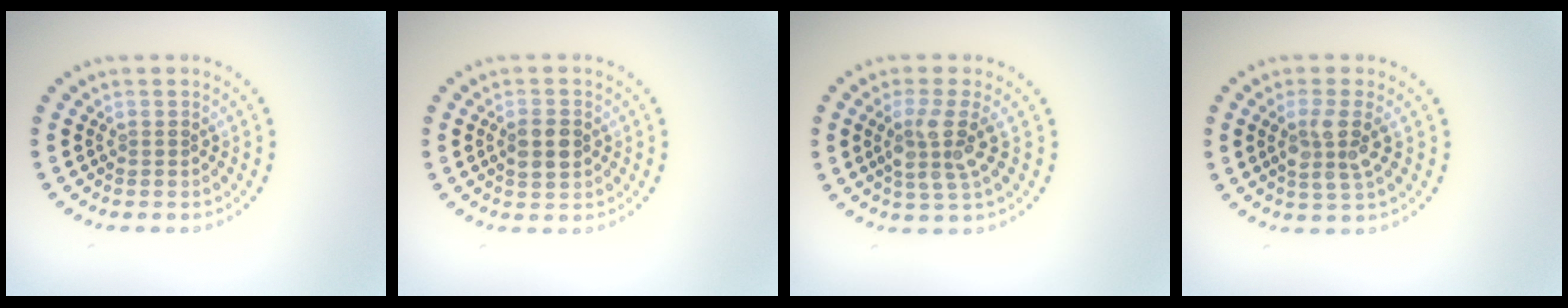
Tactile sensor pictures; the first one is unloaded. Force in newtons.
{"total": 2.2, "press": 2.2, "slide": 0.2}
{"total": 3.5, "press": 3.0, "slide": 1.9}
{"total": 3.0, "press": 2.6, "slide": 1.4}